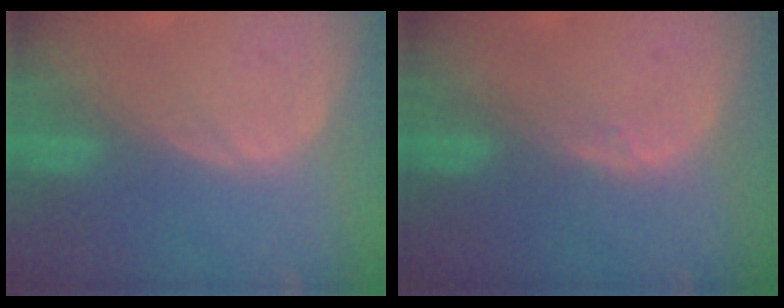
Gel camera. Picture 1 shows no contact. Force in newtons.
{"total": 1.7, "press": 1.7, "slide": 0.1}